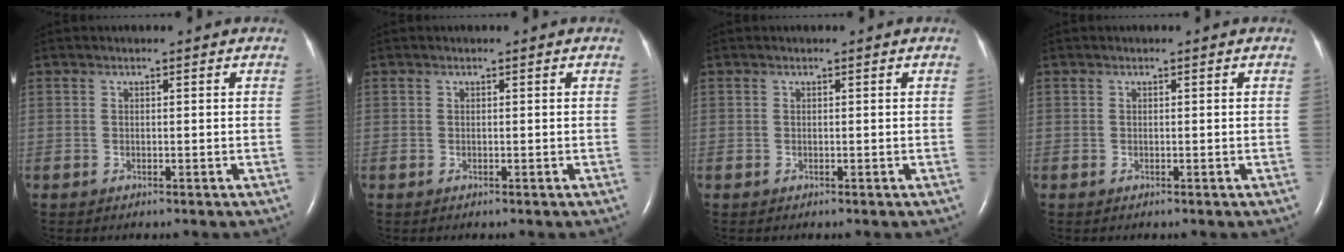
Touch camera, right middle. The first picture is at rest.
{"total": 0.0}
{"total": 0.0}
{"total": 0.0}